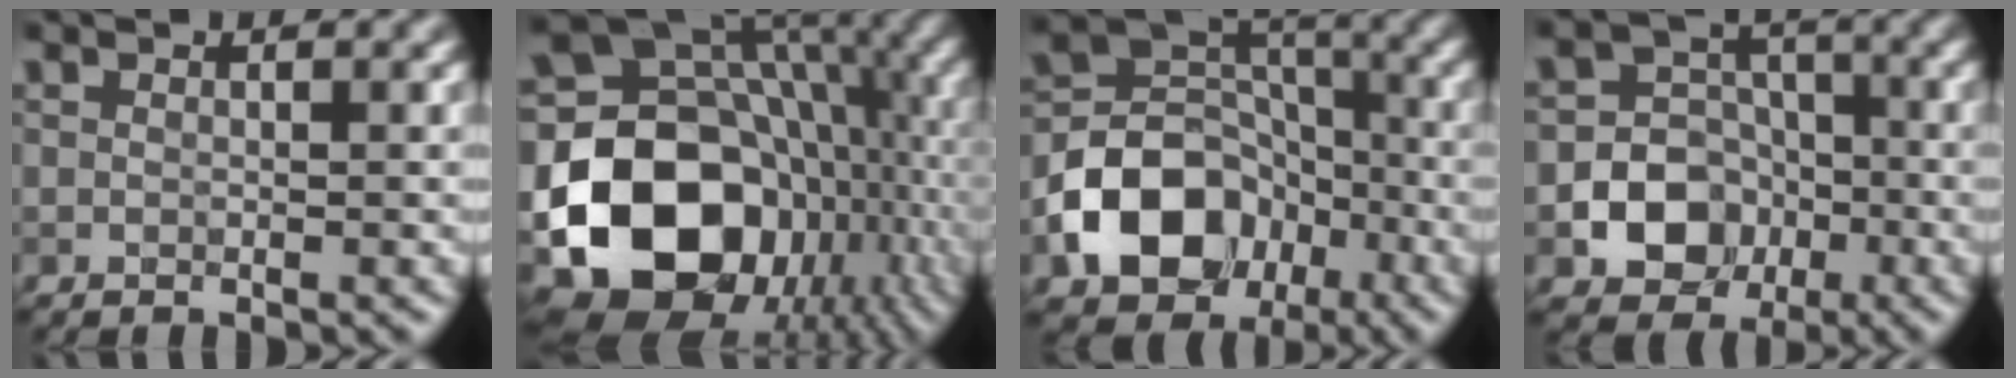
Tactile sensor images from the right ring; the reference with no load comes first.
{"total": 20.2, "force": [-5.6, 15.3, 12.0], "torque": [-0.235, -0.014, -0.091]}
{"total": 10.6, "force": [-4.5, 8.1, 5.1], "torque": [-0.085, -0.001, -0.091]}
{"total": 8.4, "force": [-2.7, 7.5, 2.7], "torque": [-0.029, -0.004, -0.070]}